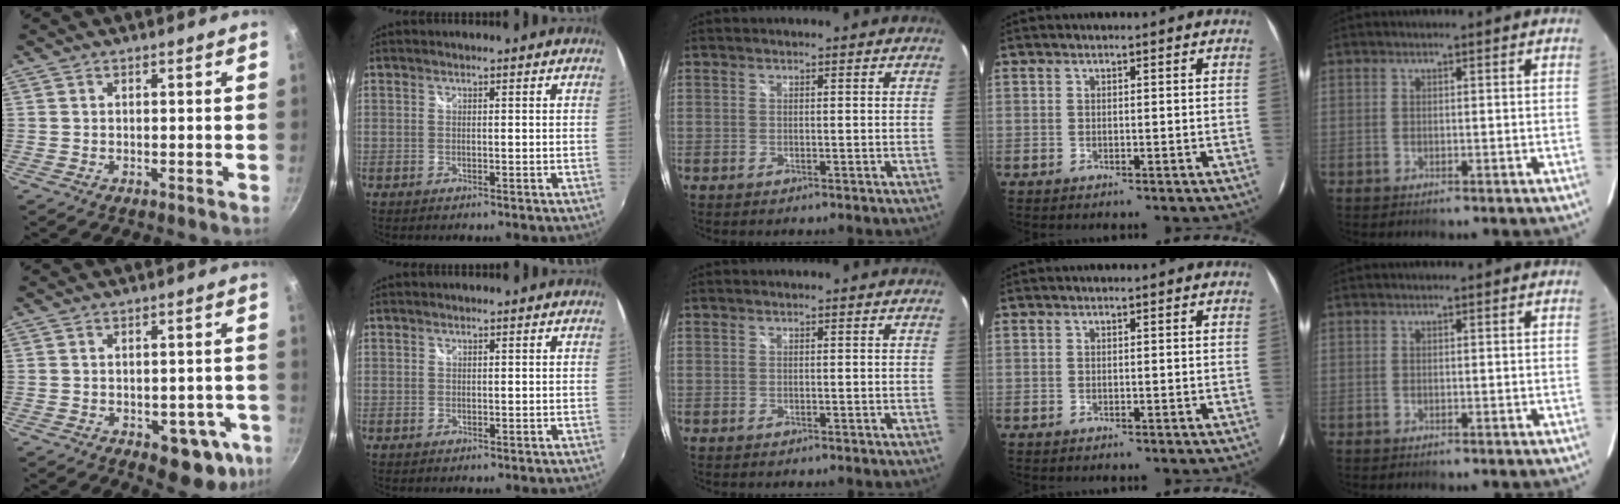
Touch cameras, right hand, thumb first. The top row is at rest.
{"thumb": {"total": 10.9, "force": [-4.2, 6.0, 8.1], "torque": [-0.053, 0.014, -0.046]}, "index": {"total": 0.5, "force": [-0.2, 0.5, -0.1], "torque": [0.003, -0.002, -0.002]}}